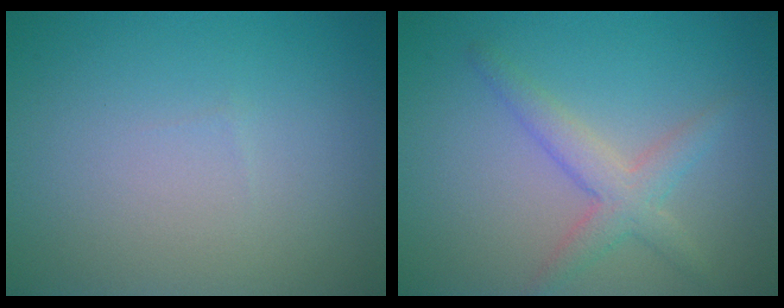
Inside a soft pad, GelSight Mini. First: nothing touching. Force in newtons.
{"total": 3.0, "press": 3.0, "slide": 0.1}